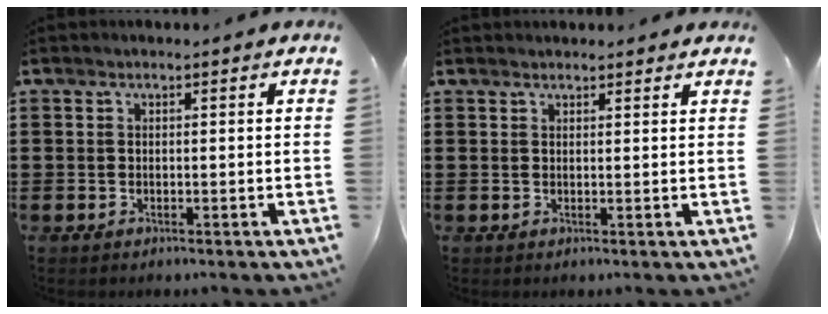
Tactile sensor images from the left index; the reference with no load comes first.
{"total": 1.2, "force": [1.2, 0.1, 0.2], "torque": [-0.006, 0.001, 0.023]}